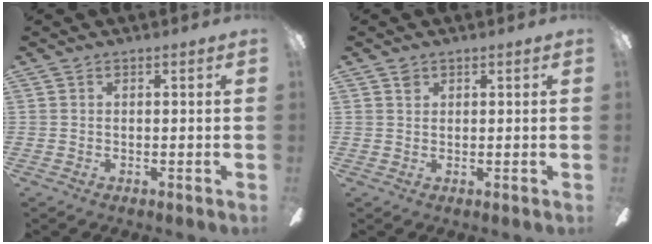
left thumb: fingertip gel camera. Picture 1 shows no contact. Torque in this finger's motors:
{"motor_torque": [0.13, -0.03, 0.32, 0.09, 0.00]}